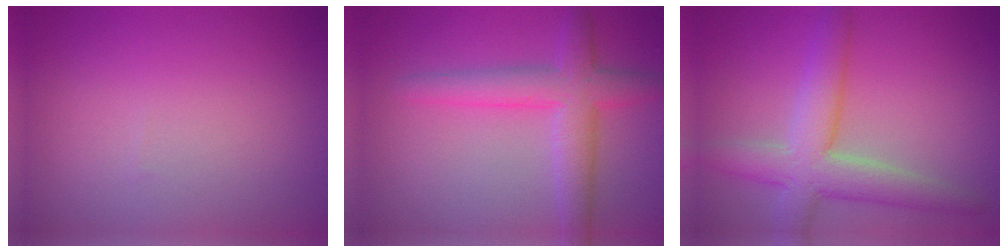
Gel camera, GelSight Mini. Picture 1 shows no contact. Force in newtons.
{"total": 4.6, "press": 4.6, "slide": 0.2}
{"total": 6.0, "press": 5.9, "slide": 0.5}